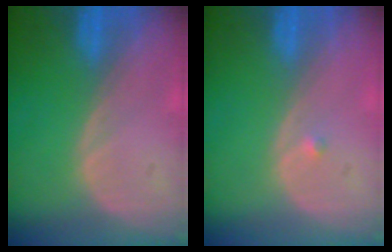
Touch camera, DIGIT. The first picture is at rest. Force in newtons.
{"total": 0.5, "press": 0.4, "slide": 0.3}